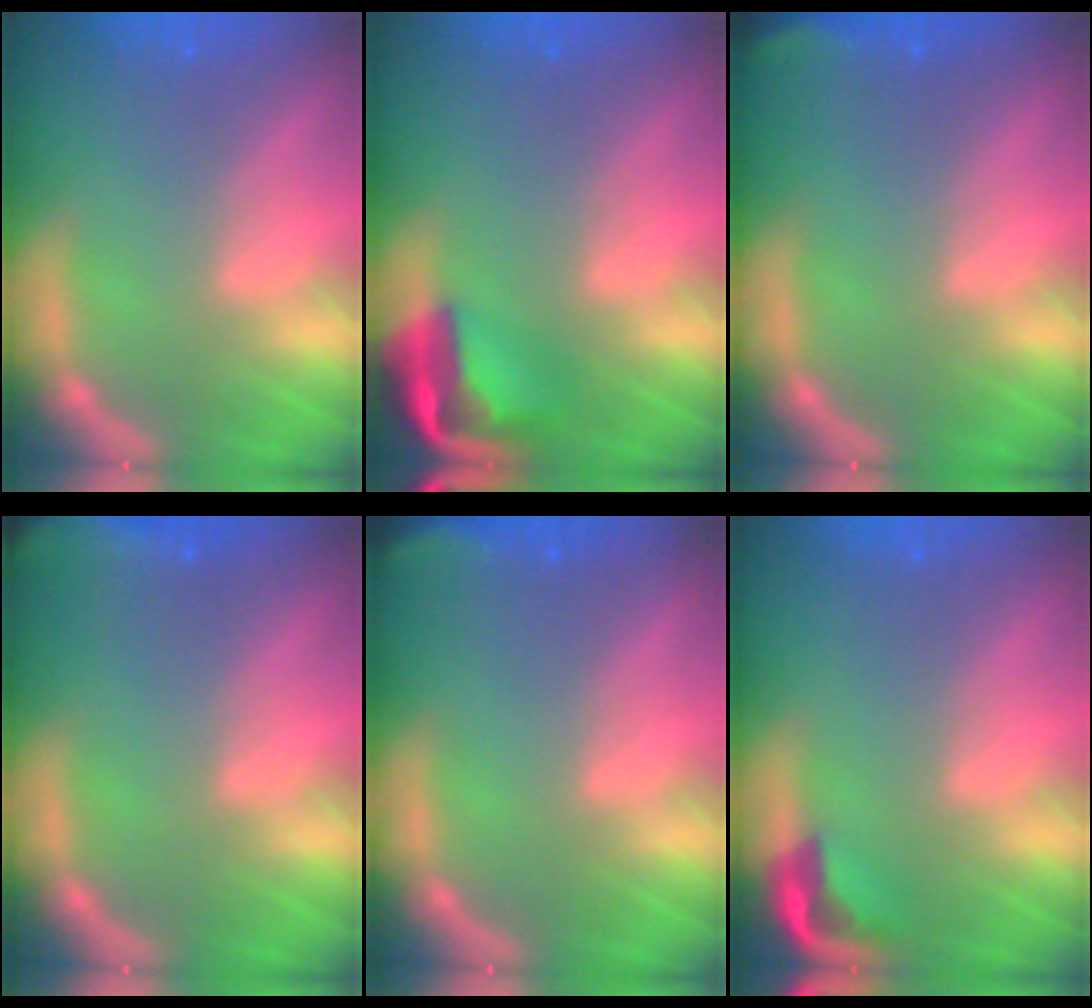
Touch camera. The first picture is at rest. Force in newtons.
{"total": 5.5}
{"total": 2.4}
{"total": 7.5}
{"total": 2.9}
{"total": 2.9}